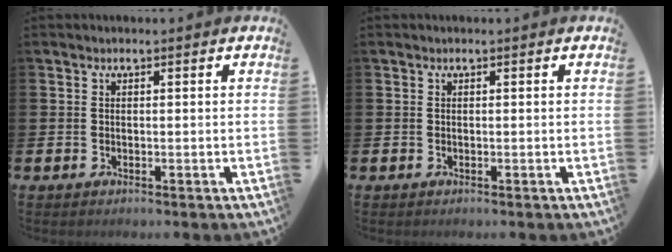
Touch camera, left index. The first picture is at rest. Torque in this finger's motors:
{"motor_torque": [-0.01, 0.00, 0.00, 0.00]}